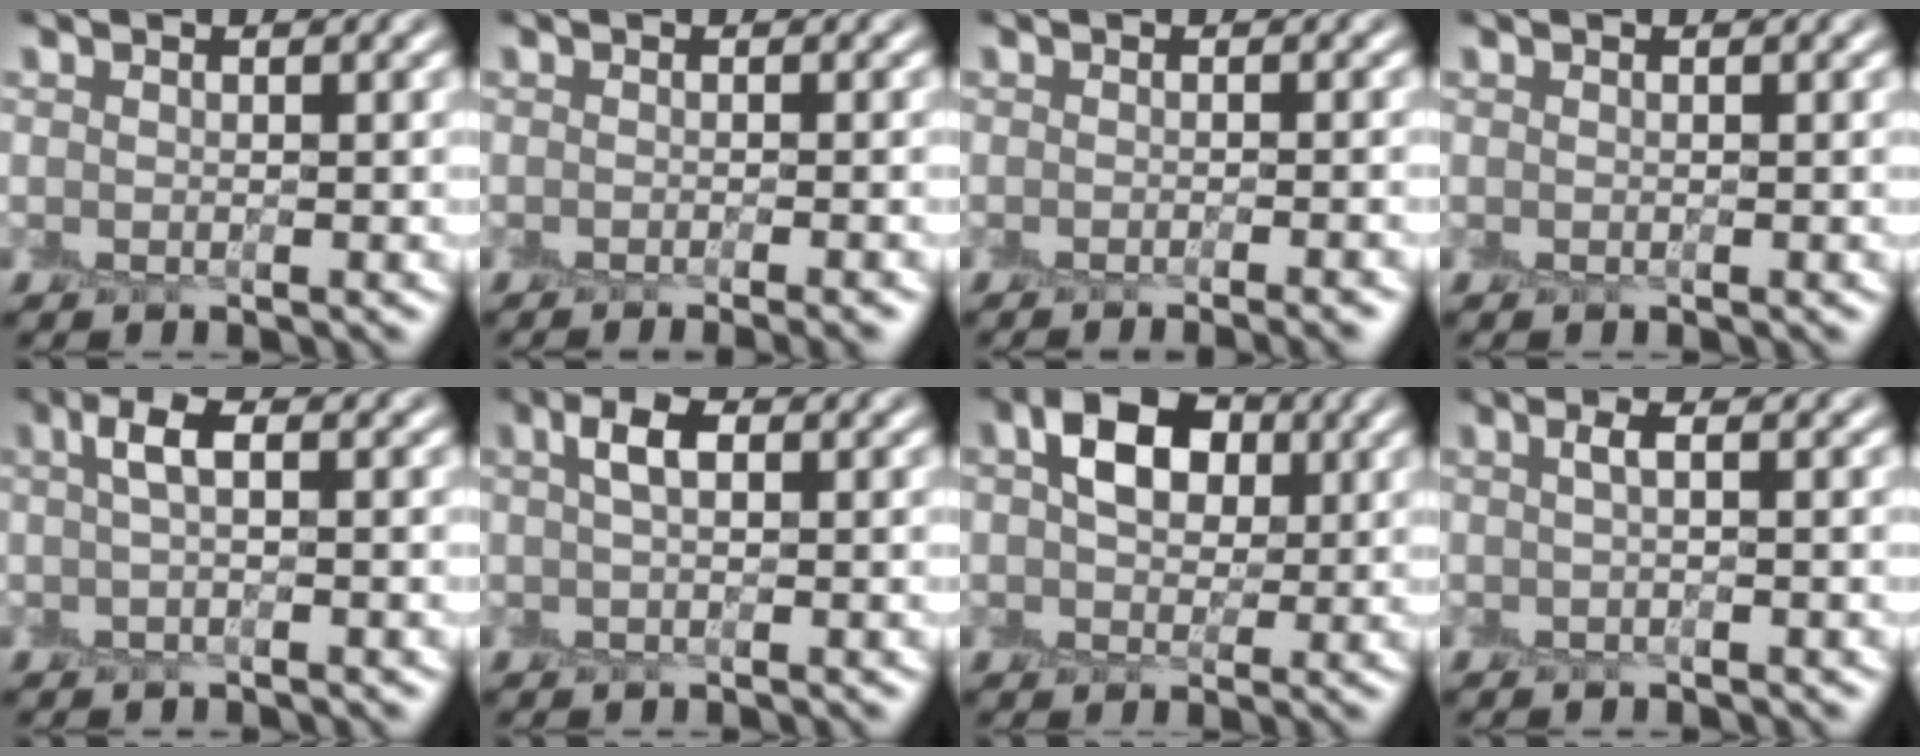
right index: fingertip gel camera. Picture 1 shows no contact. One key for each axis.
{"total": 1.8, "fx": -1.3, "fy": -0.1, "fz": 1.3, "tx": -0.011, "ty": -0.010, "tz": -0.018}
{"total": 2.4, "fx": -1.8, "fy": 0.2, "fz": 1.6, "tx": -0.004, "ty": -0.005, "tz": -0.021}
{"total": 0.0}
{"total": 1.9, "fx": 0.7, "fy": 0.2, "fz": 1.8, "tx": -0.031, "ty": 0.011, "tz": 0.008}
{"total": 1.8, "fx": 0.8, "fy": 0.6, "fz": 1.5, "tx": -0.027, "ty": 0.009, "tz": 0.009}
{"total": 4.8, "fx": 1.6, "fy": 3.3, "fz": 3.1, "tx": -0.055, "ty": 0.011, "tz": 0.016}
{"total": 0.9, "fx": 0.3, "fy": -0.3, "fz": 0.8, "tx": -0.017, "ty": 0.006, "tz": 0.003}